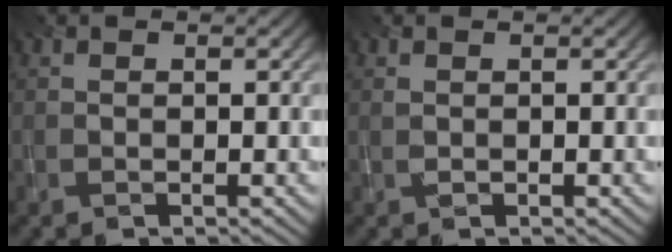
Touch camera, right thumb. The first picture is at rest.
{"total": 0.0}